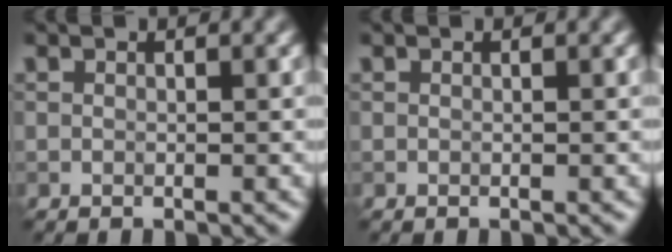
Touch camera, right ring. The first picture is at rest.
{"total": 0.0}